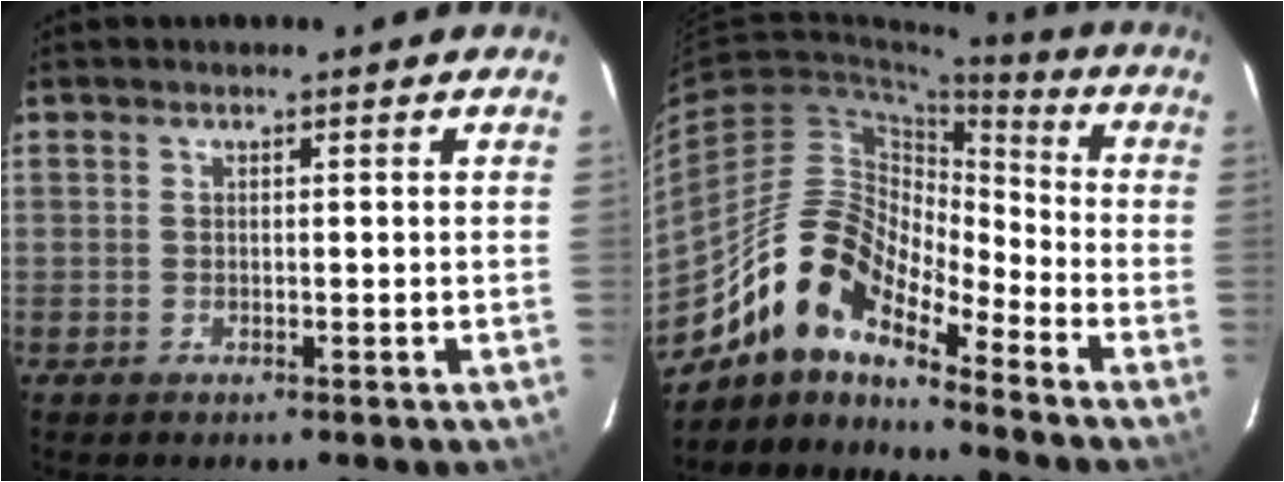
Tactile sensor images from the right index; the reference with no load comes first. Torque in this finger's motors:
{"motor_torque": [1.05, -1.09, 0.92, 0.19]}